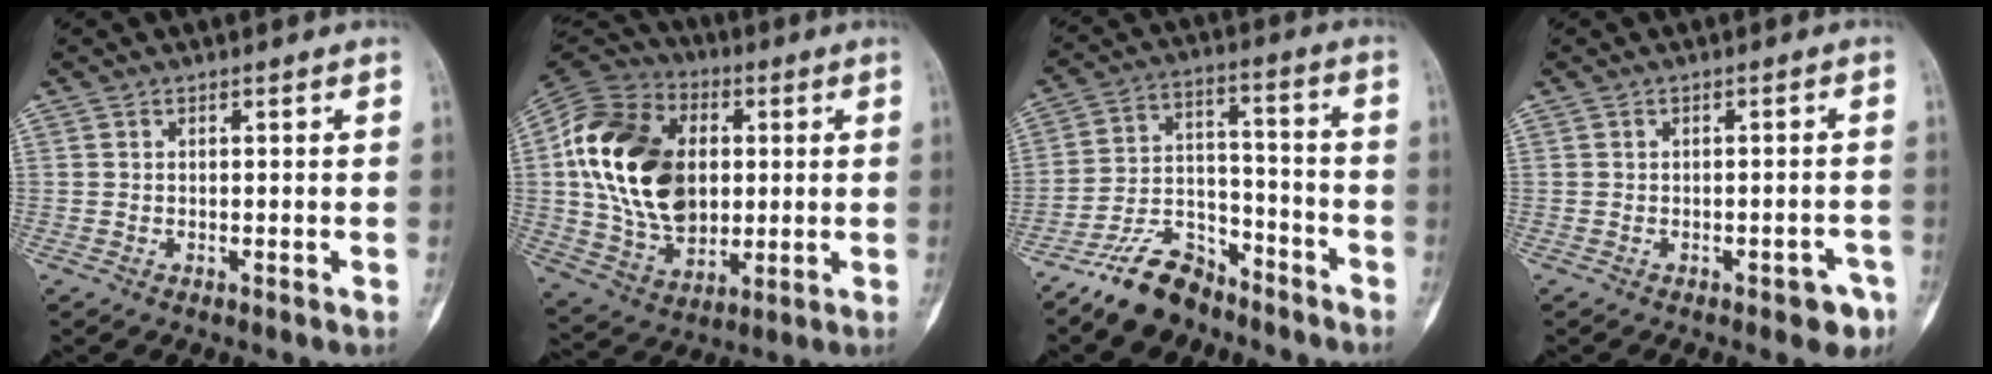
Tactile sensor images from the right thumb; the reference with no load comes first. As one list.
[{"total": 23.9, "force": [2.4, 16.7, 17.0], "torque": [-0.308, 0.001, 0.049]}, {"total": 11.8, "force": [-9.3, 5.8, 4.3], "torque": [-0.061, 0.083, -0.172]}, {"total": 4.2, "force": [-2.4, 1.9, 2.8], "torque": [-0.018, 0.019, -0.024]}]